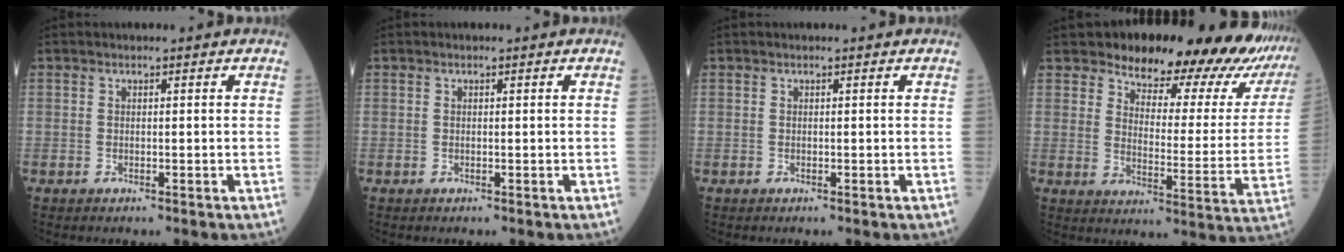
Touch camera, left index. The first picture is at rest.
{"total": 0.0}
{"total": 0.6, "force": [0.5, 0.0, 0.1], "torque": [-0.005, 0.009, 0.009]}
{"total": 24.0, "force": [21.8, 3.9, 9.1], "torque": [-0.113, -0.093, 0.252]}